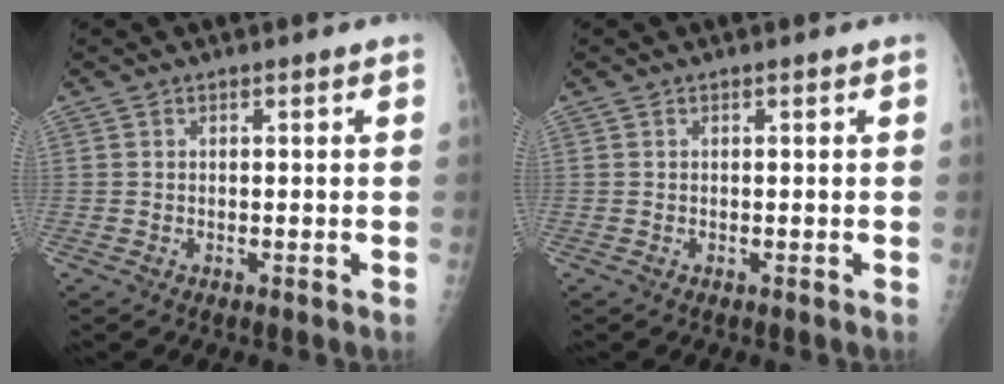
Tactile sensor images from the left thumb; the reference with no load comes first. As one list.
[{"total": 0.0}]